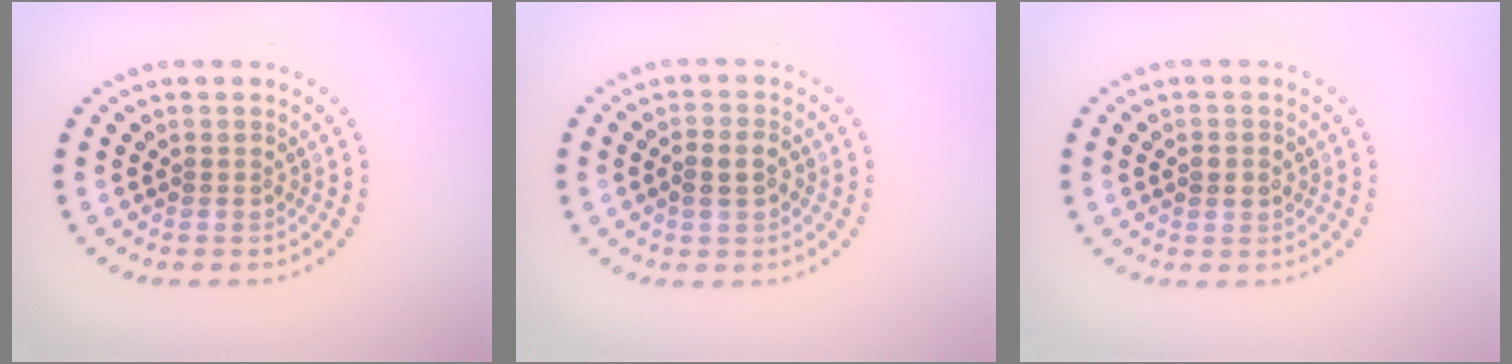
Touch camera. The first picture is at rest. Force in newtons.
{"total": 2.3, "press": 2.2, "slide": 0.5}
{"total": 1.7, "press": 1.6, "slide": 0.3}